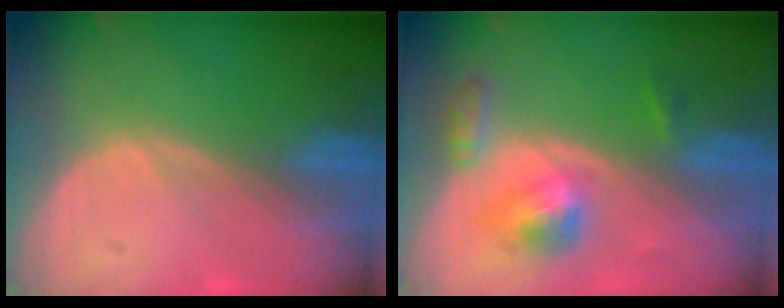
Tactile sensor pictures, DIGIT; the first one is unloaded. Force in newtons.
{"total": 5.3, "press": 4.9, "slide": 1.9}